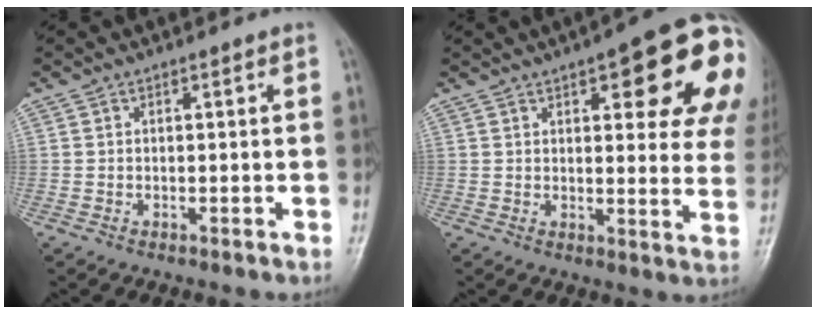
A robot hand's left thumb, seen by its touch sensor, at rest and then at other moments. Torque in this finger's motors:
{"motor_torque": [0.41, 0.57, 1.44, -1.05, 0.12]}